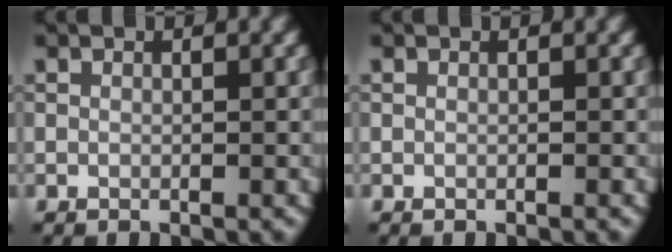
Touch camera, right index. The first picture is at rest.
{"total": 0.0}